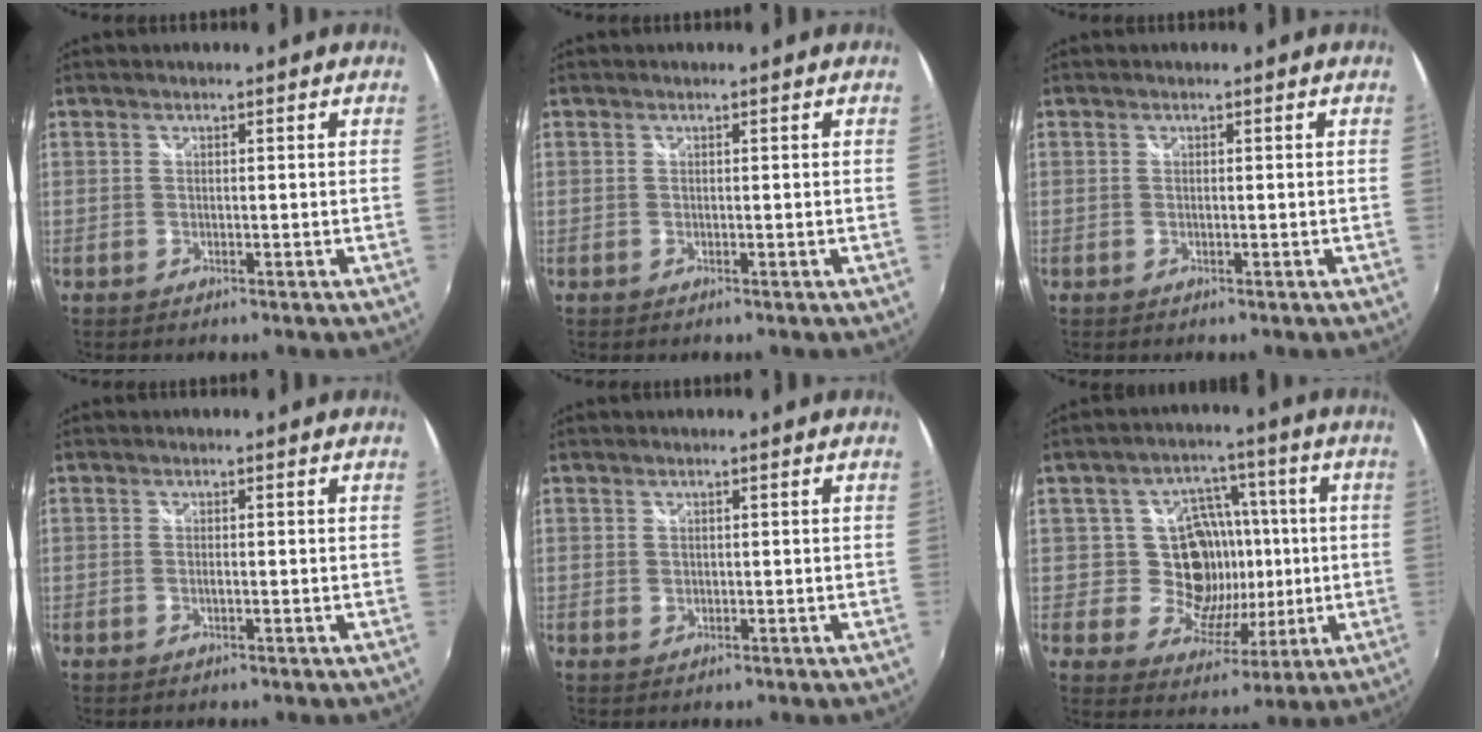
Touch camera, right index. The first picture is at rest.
{"total": 0.0}
{"total": 0.0}
{"total": 0.8, "force": [-0.2, 0.1, 0.8], "torque": [-0.016, 0.000, -0.005]}
{"total": 0.8, "force": [0.3, 0.6, 0.2], "torque": [-0.003, 0.000, 0.006]}
{"total": 12.3, "force": [0.1, 11.3, 4.8], "torque": [-0.098, 0.014, 0.007]}